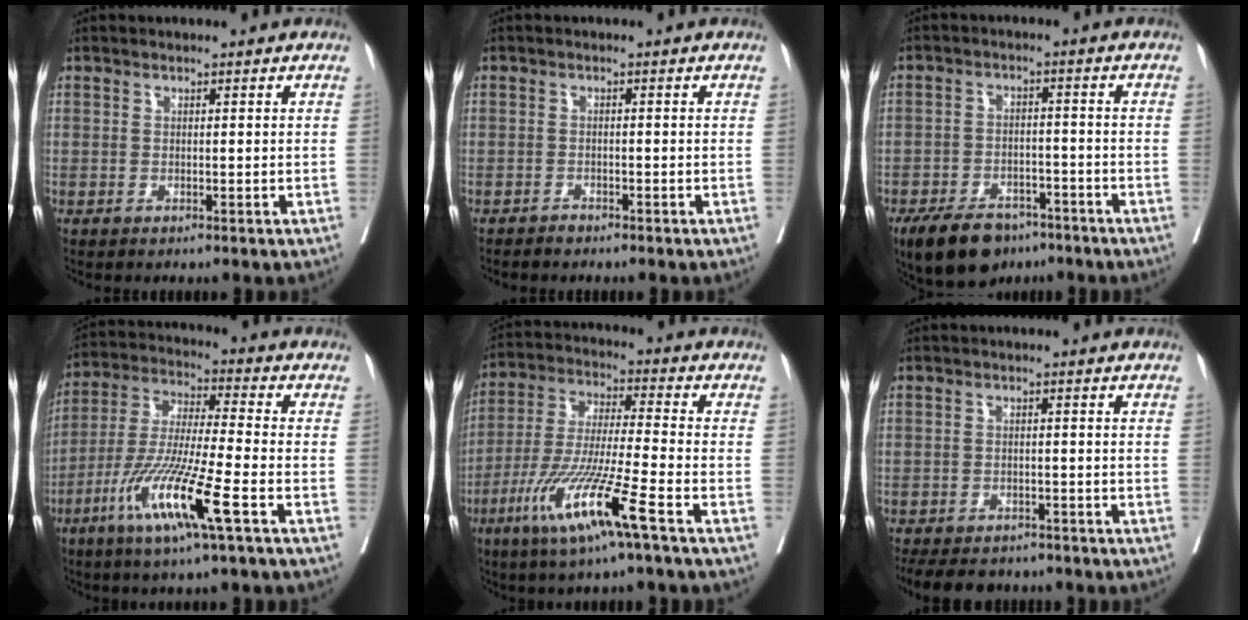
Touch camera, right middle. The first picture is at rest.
{"total": 1.0, "force": [-1.0, 0.3, 0.0], "torque": [-0.001, 0.001, -0.018]}
{"total": 10.4, "force": [-7.5, 5.3, 4.8], "torque": [-0.074, -0.002, -0.121]}
{"total": 14.3, "force": [-6.4, 0.0, 12.8], "torque": [-0.266, -0.027, -0.124]}
{"total": 13.7, "force": [-6.9, -0.6, 11.8], "torque": [-0.245, -0.031, -0.132]}
{"total": 10.3, "force": [-8.7, 4.3, 3.3], "torque": [-0.065, -0.008, -0.117]}